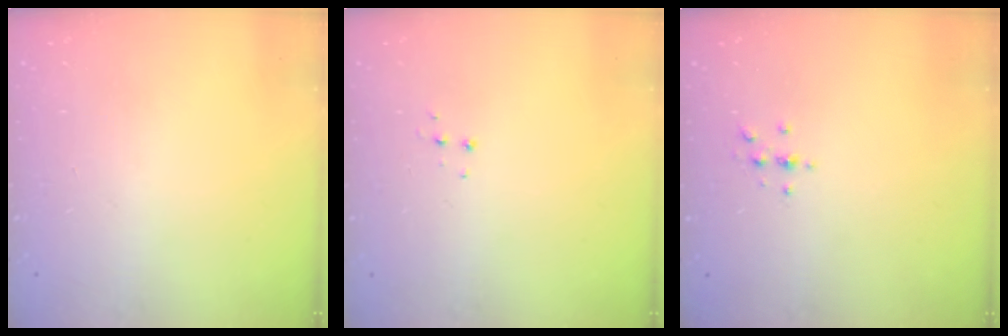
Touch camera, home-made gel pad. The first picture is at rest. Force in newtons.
{"total": 3.7, "press": 3.7, "slide": 0.4}
{"total": 2.4, "press": 2.4, "slide": 0.3}